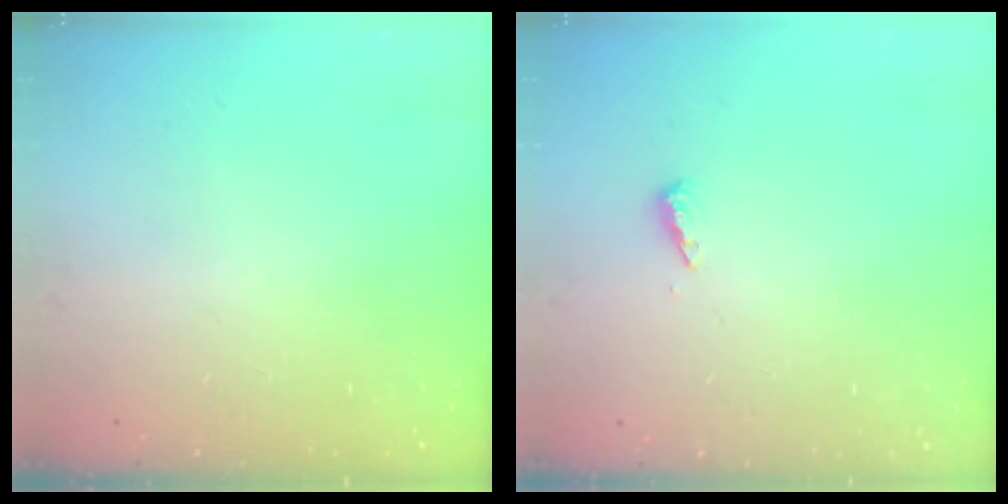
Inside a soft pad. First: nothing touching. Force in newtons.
{"total": 3.6, "press": 3.6, "slide": 0.4}